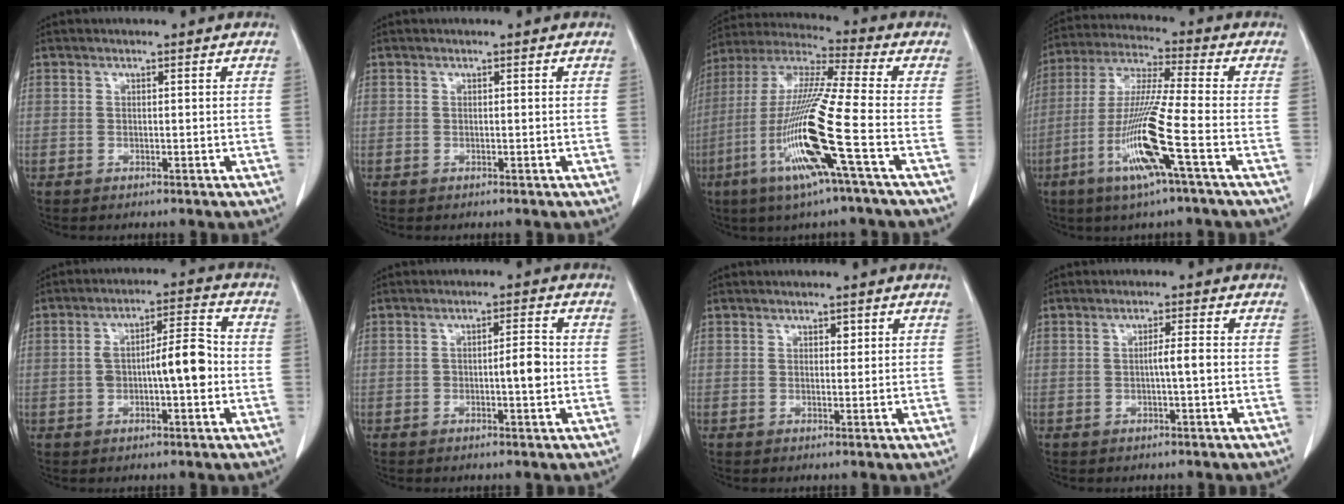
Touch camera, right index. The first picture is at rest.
{"total": 0.0}
{"total": 17.3, "force": [-6.0, -0.9, 16.2], "torque": [-0.334, -0.021, -0.124]}
{"total": 13.7, "force": [-5.2, -0.9, 12.6], "torque": [-0.260, -0.019, -0.105]}
{"total": 8.2, "force": [-1.1, 2.0, 7.9], "torque": [-0.141, 0.023, -0.020]}
{"total": 3.5, "force": [-0.7, 0.8, 3.4], "torque": [-0.049, 0.004, -0.010]}
{"total": 1.0, "force": [0.5, 0.6, 0.6], "torque": [-0.006, -0.002, 0.006]}
{"total": 2.4, "force": [-0.4, -0.2, 2.4], "torque": [-0.039, 0.002, -0.007]}